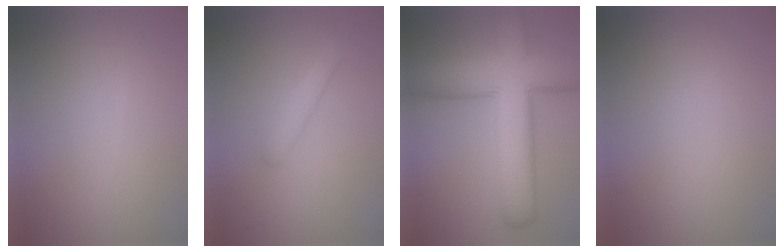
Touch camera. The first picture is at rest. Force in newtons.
{"total": 1.9, "press": 1.9, "slide": 0.0}
{"total": 10.5, "press": 10.5, "slide": 0.5}
{"total": 0.0}